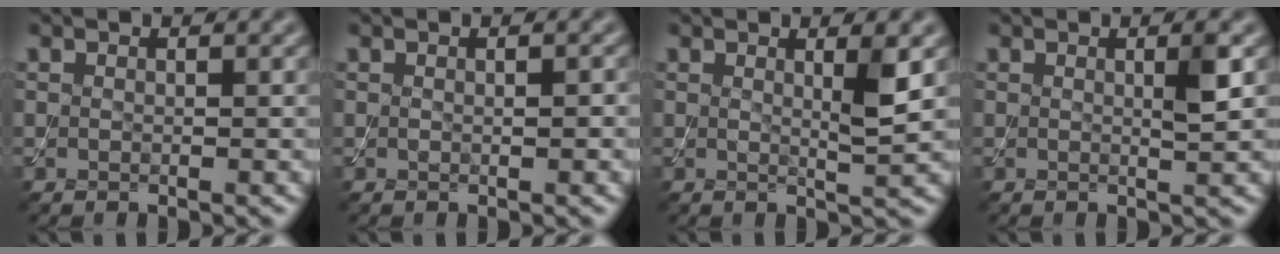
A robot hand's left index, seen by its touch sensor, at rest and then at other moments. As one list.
[{"total": 0.8, "force": [0.1, 0.3, 0.8], "torque": [-0.013, -0.001, 0.001]}, {"total": 2.4, "force": [0.8, 0.4, 2.3], "torque": [-0.029, -0.004, 0.009]}, {"total": 1.6, "force": [0.4, 0.2, 1.6], "torque": [-0.023, -0.001, 0.003]}]